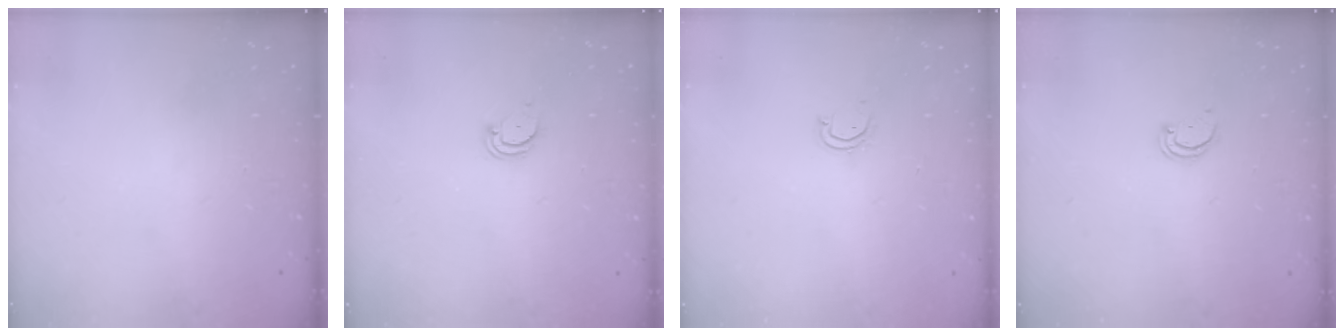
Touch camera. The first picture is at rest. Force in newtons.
{"total": 2.1, "press": 2.1, "slide": 0.2}
{"total": 3.3, "press": 3.3, "slide": 0.2}
{"total": 1.5, "press": 1.5, "slide": 0.1}